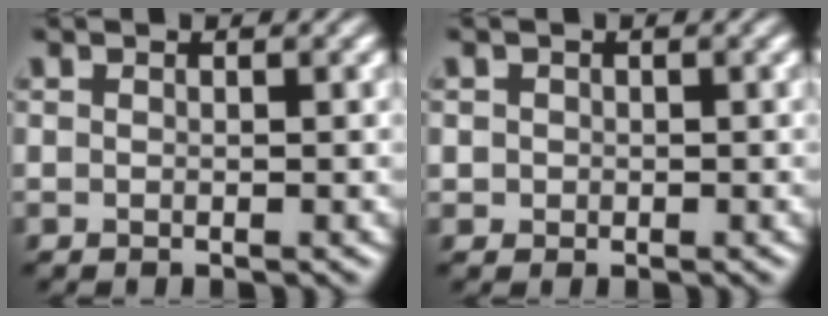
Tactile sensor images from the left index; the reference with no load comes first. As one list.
[{"total": 0.7, "force": [-0.2, 0.7, -0.2], "torque": [0.012, -0.007, -0.002]}]